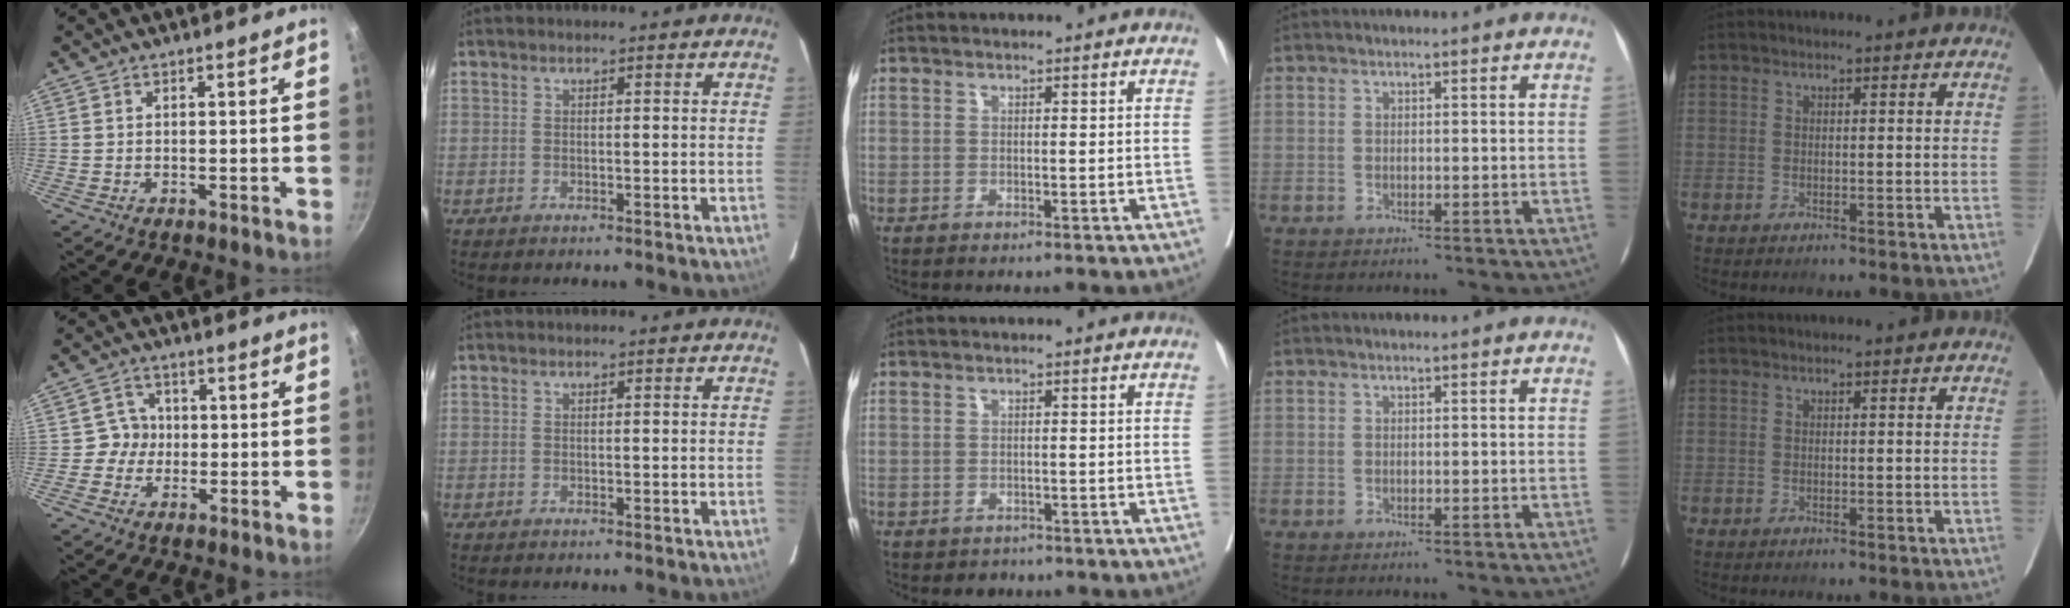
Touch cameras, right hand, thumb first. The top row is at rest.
{"thumb": {"total": 4.4, "force": [-0.5, 4.2, 1.0], "torque": [0.015, 0.013, -0.018]}, "middle": {"total": 1.6, "force": [-1.2, 1.1, 0.2], "torque": [-0.004, 0.001, -0.015]}}